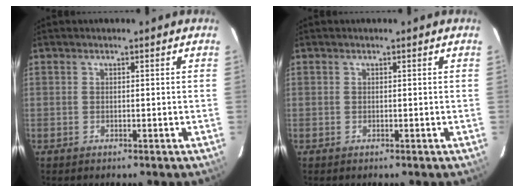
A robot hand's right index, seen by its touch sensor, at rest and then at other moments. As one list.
[{"total": 0.0}]